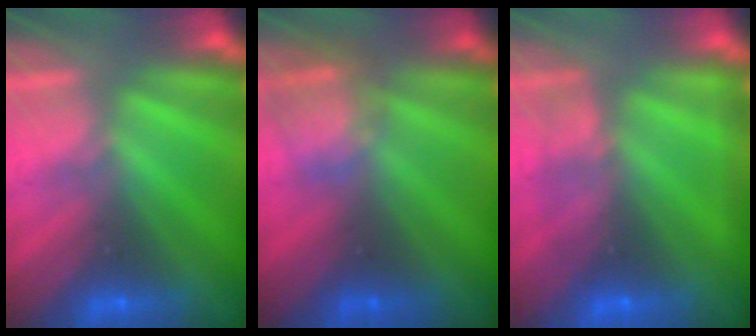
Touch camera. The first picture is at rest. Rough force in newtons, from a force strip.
{"total": 2.3}
{"total": 2.2}